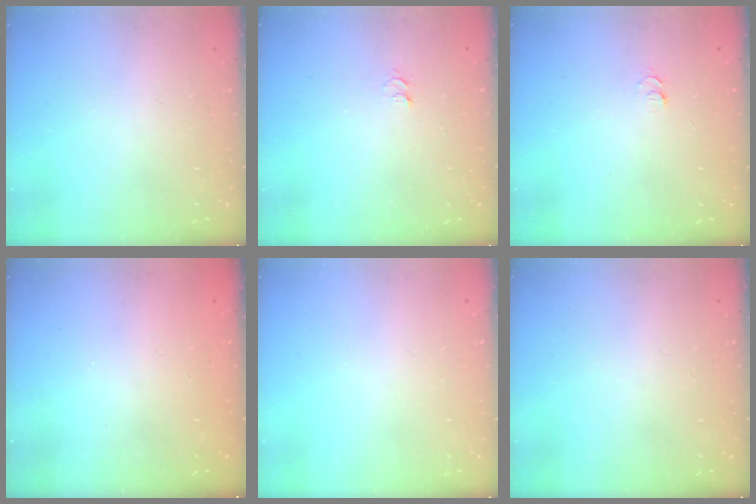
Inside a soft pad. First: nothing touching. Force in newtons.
{"total": 3.6, "press": 3.6, "slide": 0.4}
{"total": 4.2, "press": 4.1, "slide": 0.5}
{"total": 2.3, "press": 2.2, "slide": 0.8}
{"total": 0.0}
{"total": 0.0}